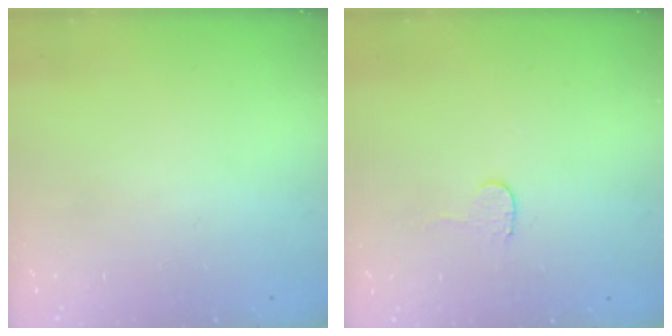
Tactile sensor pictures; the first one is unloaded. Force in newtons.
{"total": 2.3, "press": 2.3, "slide": 0.2}